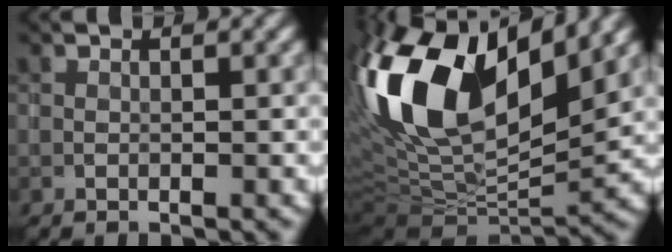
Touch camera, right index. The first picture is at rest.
{"total": 16.6, "force": [6.2, 7.8, 13.2], "torque": [-0.268, 0.029, 0.106]}